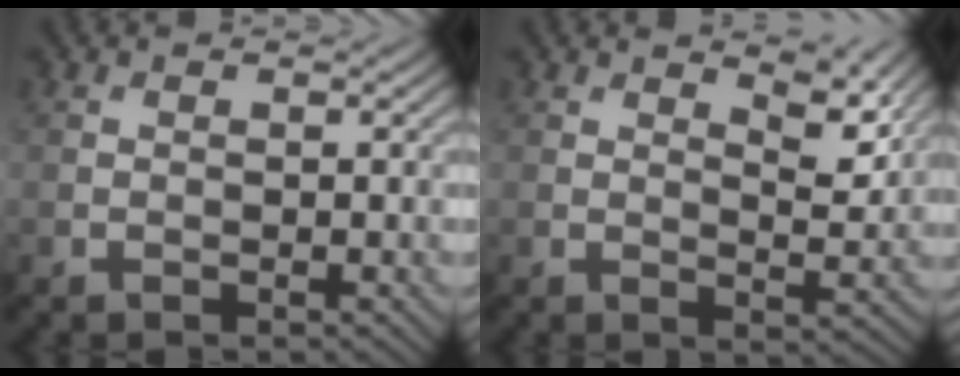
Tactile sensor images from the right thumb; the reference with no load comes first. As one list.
[{"total": 4.3, "force": [3.0, 1.3, 2.9], "torque": [-0.055, -0.010, 0.048]}]